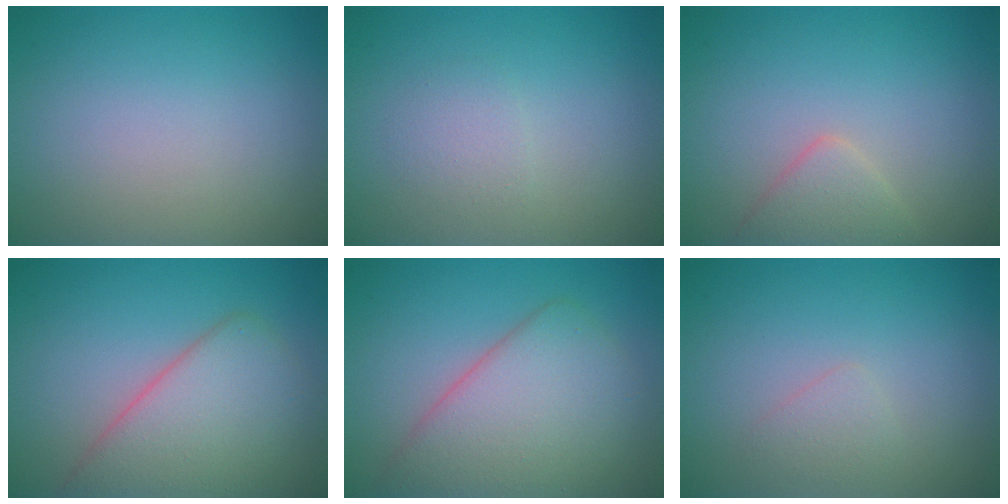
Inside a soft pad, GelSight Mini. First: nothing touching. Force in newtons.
{"total": 1.4, "press": 1.4, "slide": 0.0}
{"total": 2.2, "press": 2.2, "slide": 0.1}
{"total": 6.4, "press": 6.4, "slide": 0.4}
{"total": 6.7, "press": 6.7, "slide": 0.1}
{"total": 1.1, "press": 1.1, "slide": 0.1}